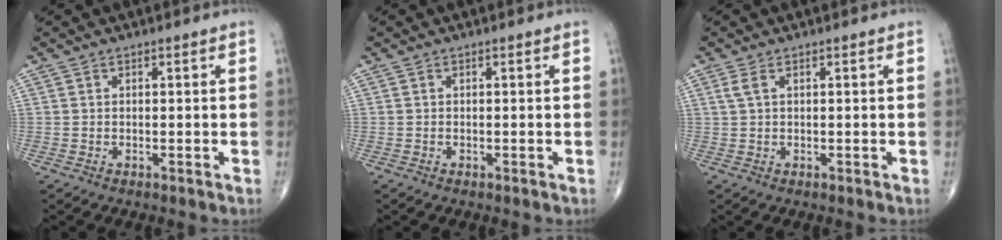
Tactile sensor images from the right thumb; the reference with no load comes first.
{"total": 0.0}
{"total": 1.6, "force": [0.6, 0.6, 1.3], "torque": [-0.038, 0.011, 0.017]}